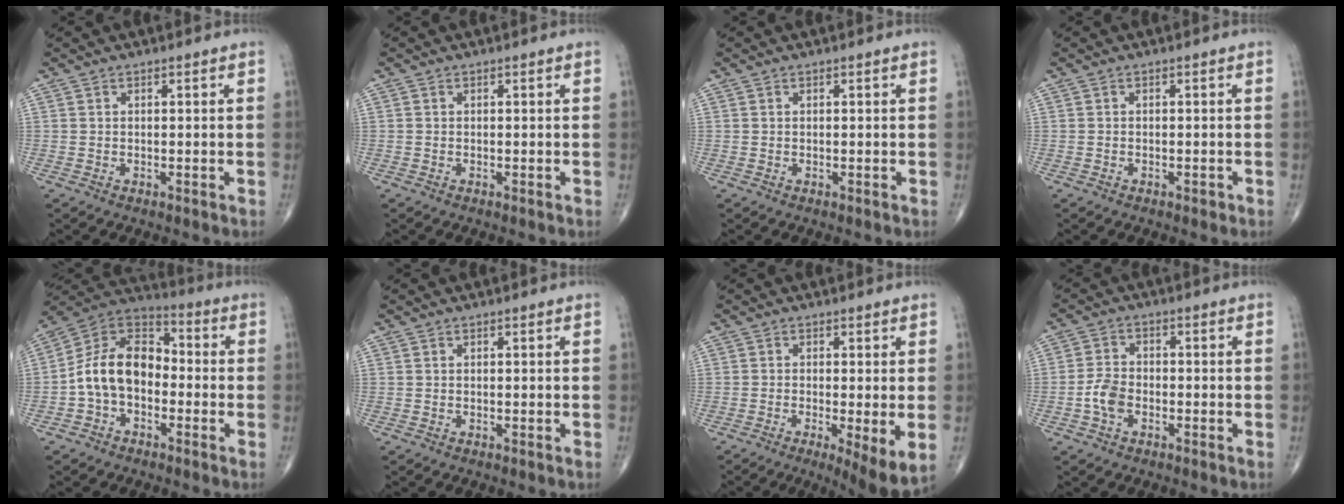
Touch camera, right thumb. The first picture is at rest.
{"total": 0.0}
{"total": 0.0}
{"total": 0.6, "force": [-0.4, 0.4, 0.3], "torque": [-0.002, 0.001, -0.007]}
{"total": 13.1, "force": [-2.4, 9.0, 9.2], "torque": [-0.145, 0.046, -0.058]}
{"total": 0.0}
{"total": 7.4, "force": [-1.8, 1.6, 6.9], "torque": [-0.111, -0.022, -0.030]}
{"total": 4.5, "force": [-1.7, 2.9, 3.0], "torque": [-0.060, 0.013, -0.037]}